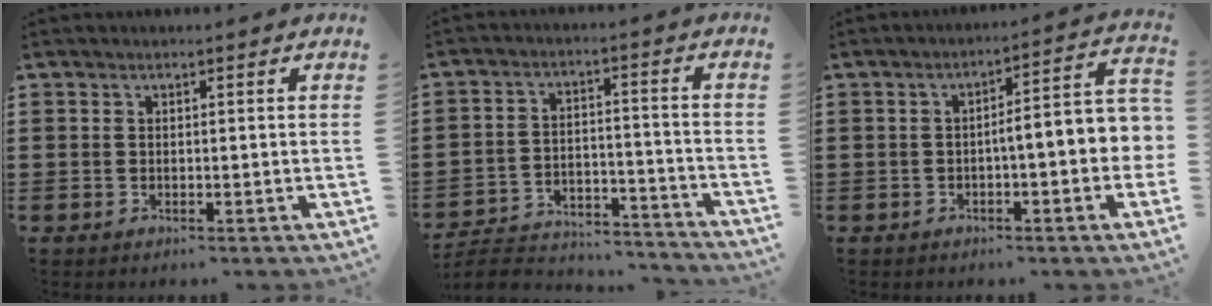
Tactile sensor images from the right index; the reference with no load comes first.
{"total": 6.6, "force": [-6.2, 1.2, 1.6], "torque": [-0.034, 0.011, -0.123]}
{"total": 5.3, "force": [-1.1, 0.9, 5.1], "torque": [-0.084, -0.015, -0.028]}